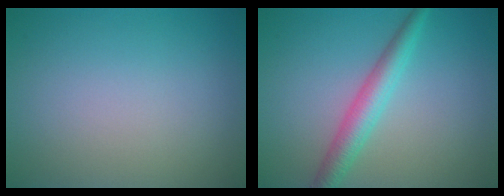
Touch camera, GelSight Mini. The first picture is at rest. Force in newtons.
{"total": 3.5, "press": 3.5, "slide": 0.0}